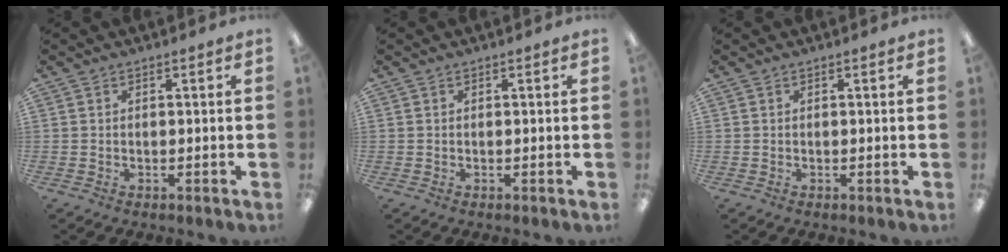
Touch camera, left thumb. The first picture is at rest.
{"total": 0.0}
{"total": 0.0}